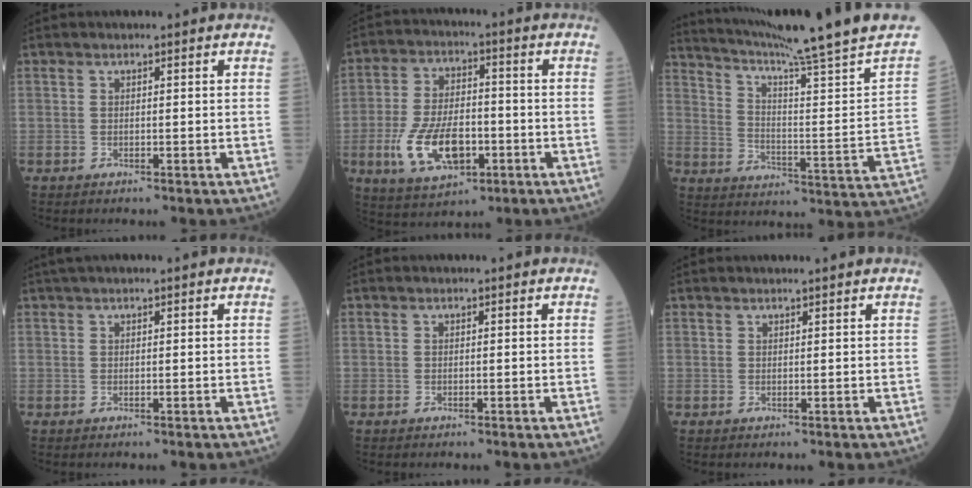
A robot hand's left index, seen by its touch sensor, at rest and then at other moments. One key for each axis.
{"total": 11.7, "fx": -3.8, "fy": 5.8, "fz": 9.4, "tx": -0.196, "ty": 0.000, "tz": -0.061}
{"total": 21.7, "fx": 18.2, "fy": -3.4, "fz": 11.3, "tx": -0.190, "ty": -0.075, "tz": 0.256}
{"total": 1.6, "fx": 1.2, "fy": -0.2, "fz": 1.0, "tx": -0.019, "ty": 0.021, "tz": 0.025}
{"total": 0.0}
{"total": 1.4, "fx": 1.3, "fy": -0.3, "fz": 0.4, "tx": -0.009, "ty": 0.005, "tz": 0.024}